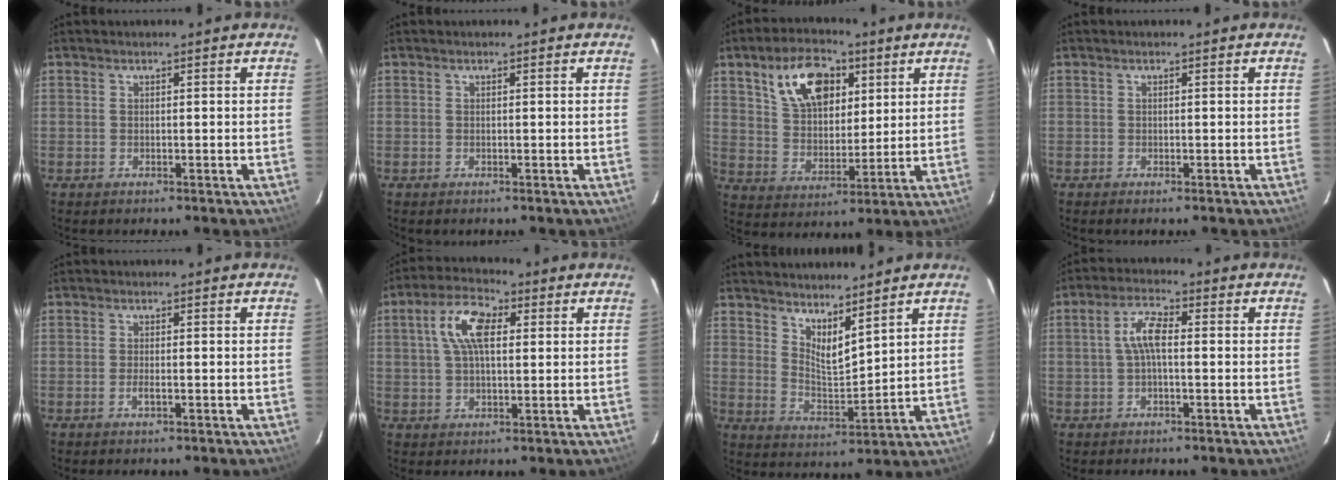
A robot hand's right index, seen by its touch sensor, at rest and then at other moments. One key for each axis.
{"total": 0.0}
{"total": 13.4, "fx": 6.2, "fy": 8.0, "fz": 8.8, "tx": -0.159, "ty": 0.026, "tz": 0.117}
{"total": 0.0}
{"total": 1.3, "fx": -0.6, "fy": 0.3, "fz": 1.1, "tx": -0.024, "ty": -0.002, "tz": -0.010}
{"total": 8.7, "fx": 2.2, "fy": 4.2, "fz": 7.3, "tx": -0.142, "ty": 0.023, "tz": 0.039}
{"total": 7.5, "fx": 6.1, "fy": 1.8, "fz": 4.1, "tx": -0.064, "ty": -0.010, "tz": 0.108}
{"total": 5.0, "fx": -0.1, "fy": 1.8, "fz": 4.7, "tx": -0.097, "ty": 0.015, "tz": -0.003}